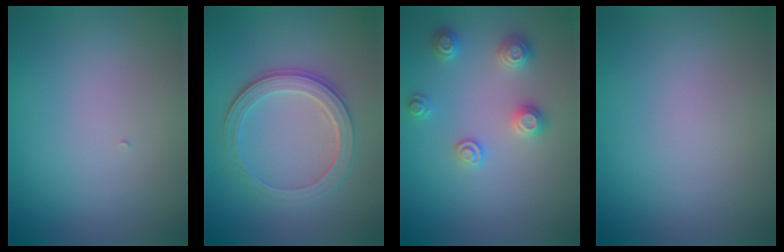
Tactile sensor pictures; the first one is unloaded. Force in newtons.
{"total": 3.9, "press": 3.4, "slide": 1.9}
{"total": 2.6, "press": 2.6, "slide": 0.1}
{"total": 0.0}